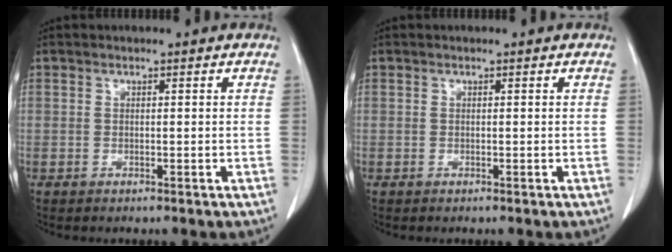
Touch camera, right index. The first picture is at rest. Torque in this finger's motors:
{"motor_torque": [-0.03, 0.03, 0.00, 0.00]}